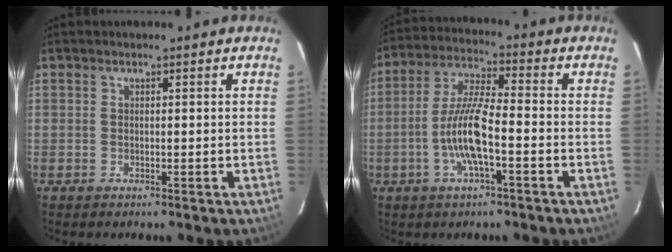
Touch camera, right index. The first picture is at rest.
{"total": 9.9, "force": [-3.2, 1.7, 9.2], "torque": [-0.193, 0.003, -0.063]}